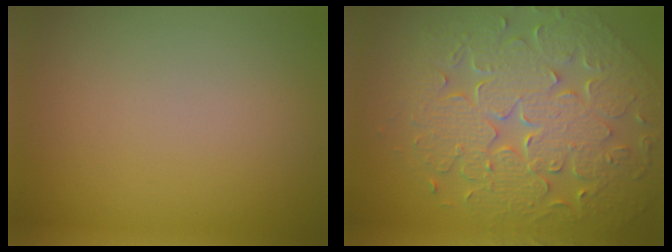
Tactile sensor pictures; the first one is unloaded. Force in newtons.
{"total": 9.8, "press": 7.0, "slide": 6.8}